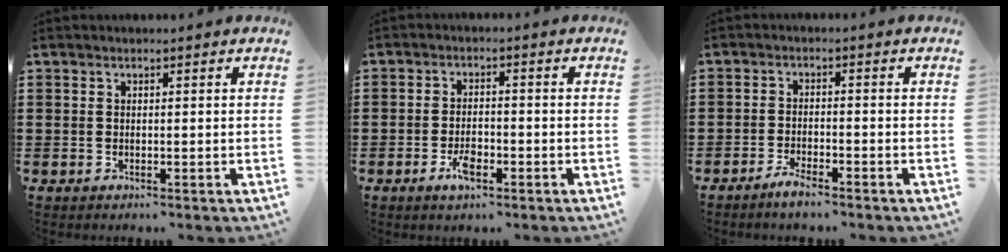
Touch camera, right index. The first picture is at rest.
{"total": 3.7, "force": [-1.7, 1.4, 3.0], "torque": [-0.066, -0.004, -0.035]}
{"total": 2.6, "force": [-2.4, 0.2, 1.0], "torque": [-0.019, 0.004, -0.046]}